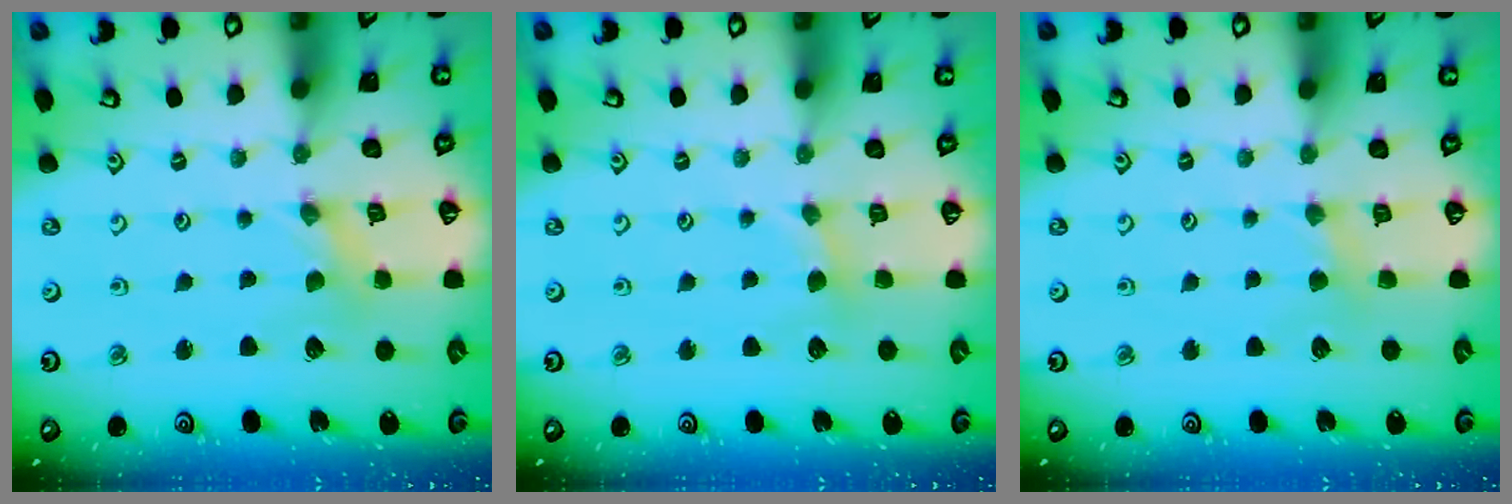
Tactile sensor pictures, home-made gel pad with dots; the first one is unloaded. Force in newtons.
{"total": 1.9, "press": 1.8, "slide": 0.4}
{"total": 3.3, "press": 3.2, "slide": 0.7}